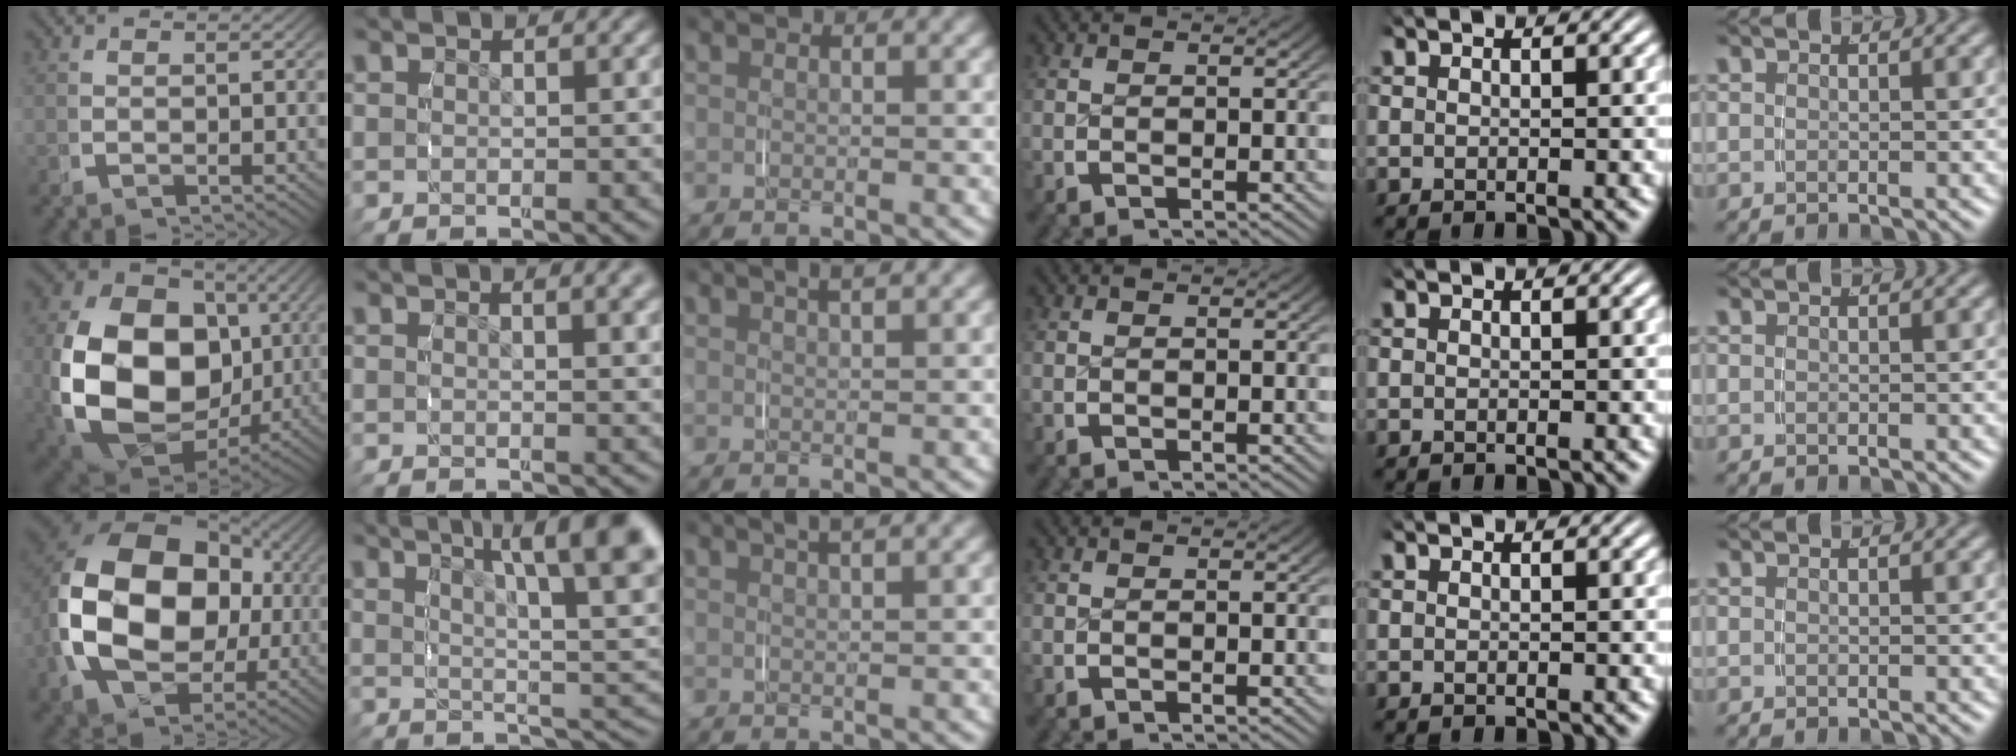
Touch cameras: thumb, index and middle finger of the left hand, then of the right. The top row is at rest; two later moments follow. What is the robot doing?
{"motion": "grasp_and_lifting", "object": "paper plate"}